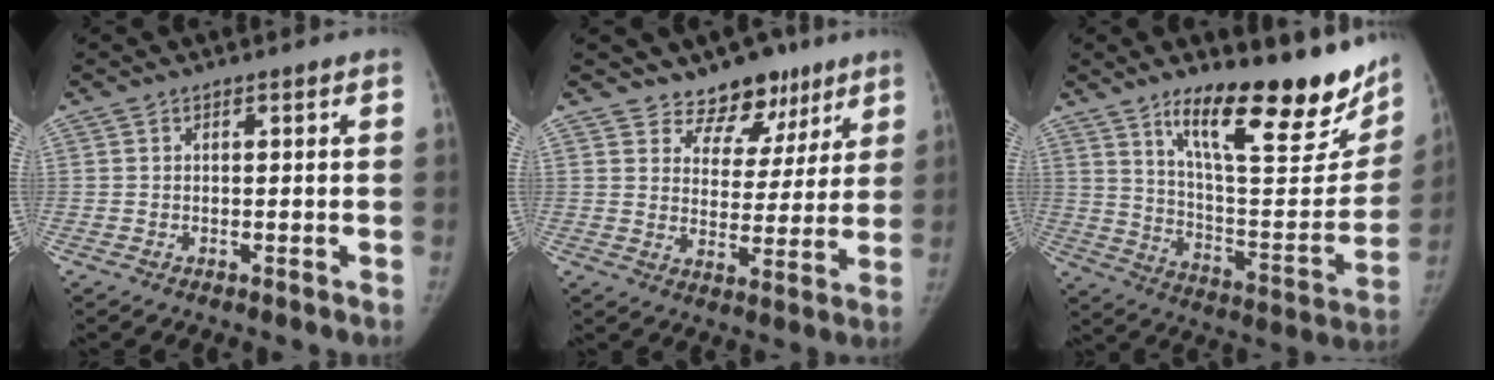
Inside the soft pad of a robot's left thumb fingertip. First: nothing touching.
{"total": 10.1, "force": [7.5, 6.3, 2.3], "torque": [0.015, -0.043, 0.112]}
{"total": 27.2, "force": [17.8, 8.0, 18.8], "torque": [-0.224, -0.093, 0.276]}